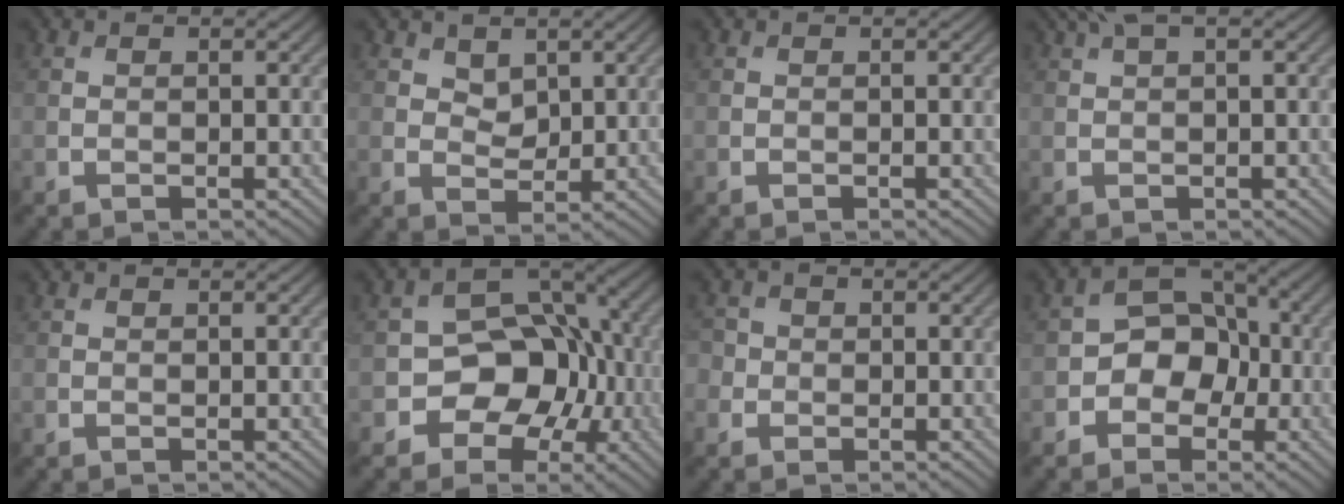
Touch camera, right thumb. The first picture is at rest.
{"total": 2.5, "force": [1.5, 1.6, 1.2], "torque": [-0.026, -0.005, 0.025]}
{"total": 0.0}
{"total": 2.7, "force": [1.4, 0.5, 2.2], "torque": [-0.048, 0.013, 0.030]}
{"total": 0.0}
{"total": 9.3, "force": [-2.8, 7.1, 5.3], "torque": [-0.072, -0.001, -0.061]}
{"total": 2.1, "force": [-0.2, 2.0, 0.5], "torque": [-0.012, 0.004, -0.015]}
{"total": 5.8, "force": [-1.5, 4.5, 3.2], "torque": [-0.031, 0.006, -0.042]}